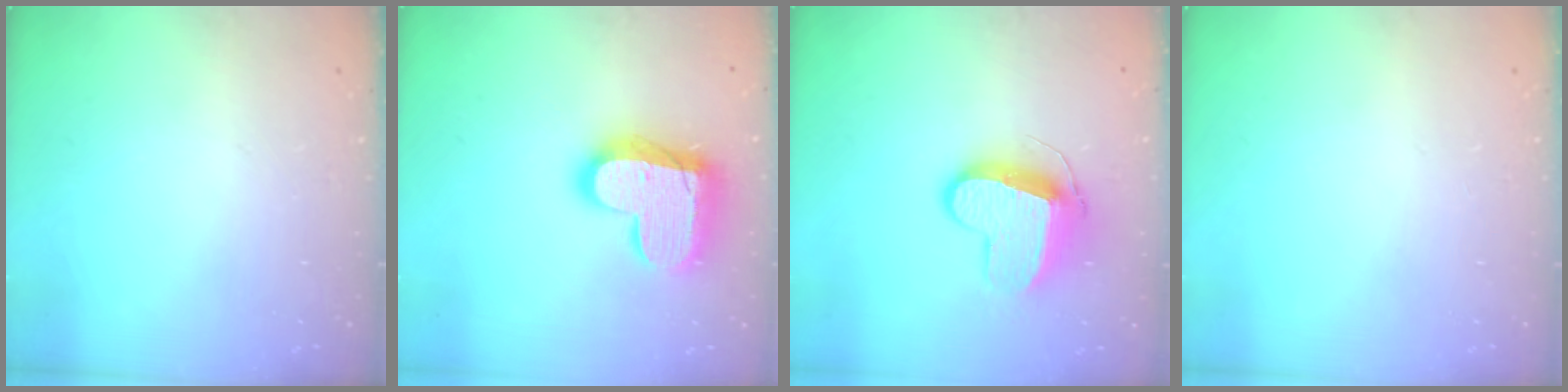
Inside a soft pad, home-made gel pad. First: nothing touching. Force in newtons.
{"total": 18.0, "press": 18.0, "slide": 1.3}
{"total": 11.7, "press": 11.7, "slide": 0.9}
{"total": 0.0}